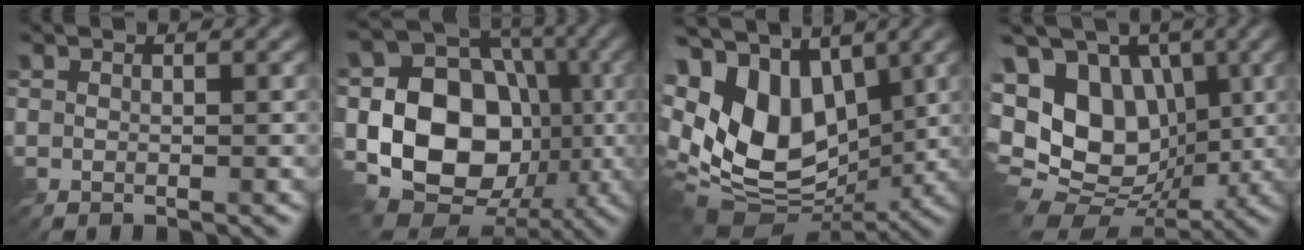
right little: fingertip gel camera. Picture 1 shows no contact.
{"total": 16.0, "force": [-2.9, 12.6, 9.5], "torque": [-0.159, -0.001, -0.066]}
{"total": 14.6, "force": [1.2, 9.9, 10.7], "torque": [-0.254, -0.009, 0.020]}
{"total": 15.5, "force": [0.7, 11.6, 10.3], "torque": [-0.209, 0.012, 0.004]}